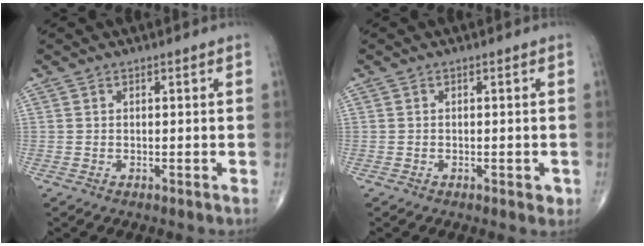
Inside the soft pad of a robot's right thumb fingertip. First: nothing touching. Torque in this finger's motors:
{"motor_torque": [0.26, 0.43, 0.01, -0.09, 0.07]}